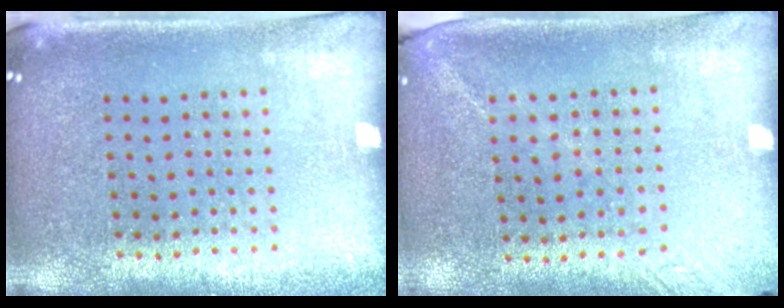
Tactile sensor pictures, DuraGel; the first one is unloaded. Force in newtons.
{"total": 1.4, "press": 1.0, "slide": 0.9}